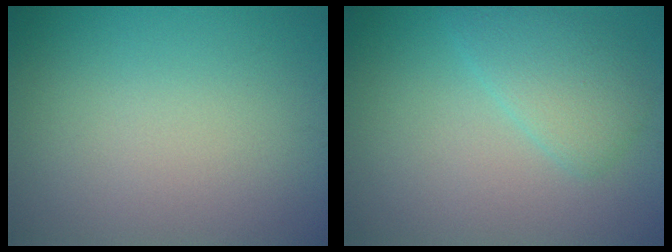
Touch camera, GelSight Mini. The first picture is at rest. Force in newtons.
{"total": 3.1, "press": 3.1, "slide": 0.1}